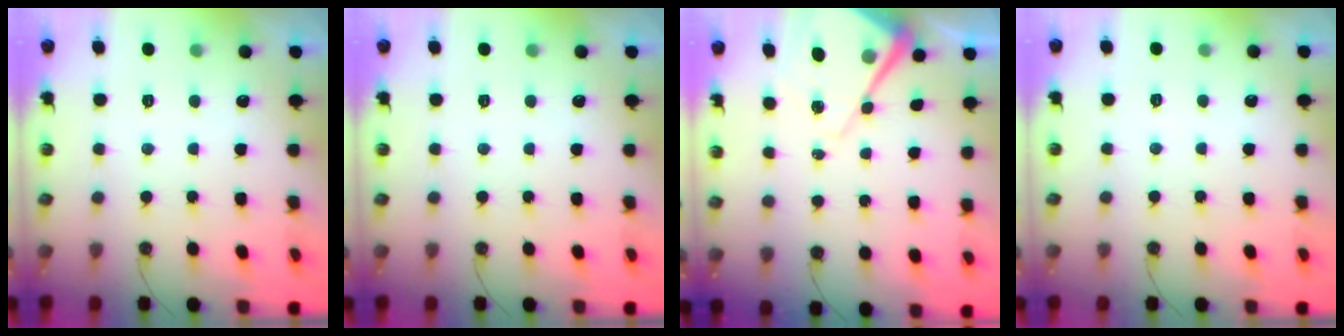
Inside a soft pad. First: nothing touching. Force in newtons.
{"total": 0.0}
{"total": 10.6, "press": 10.6, "slide": 0.9}
{"total": 2.8, "press": 2.8, "slide": 0.5}